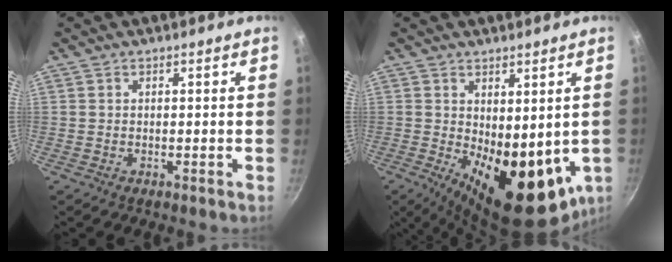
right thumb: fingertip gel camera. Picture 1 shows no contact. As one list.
[{"total": 16.6, "force": [-1.6, 8.1, 14.4], "torque": [-0.161, -0.030, -0.001]}]